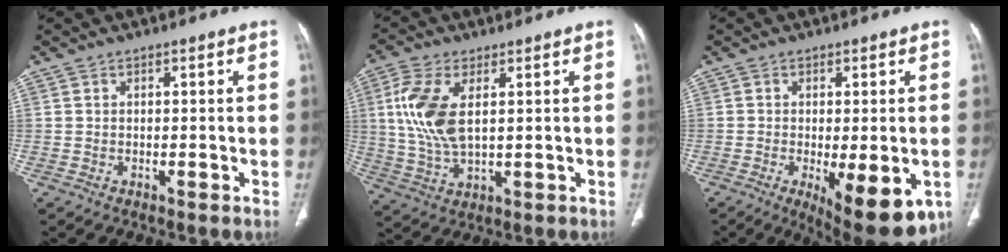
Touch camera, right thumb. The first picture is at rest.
{"total": 11.3, "force": [2.6, 5.5, 9.5], "torque": [-0.217, -0.006, 0.056]}
{"total": 13.0, "force": [-4.6, 4.5, 11.2], "torque": [-0.140, -0.014, -0.055]}